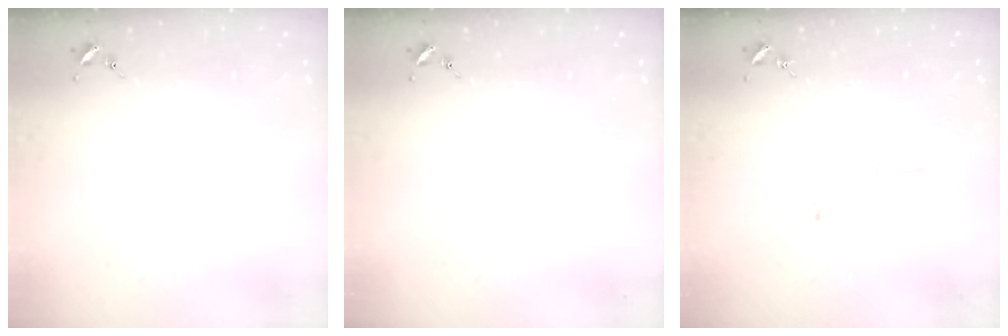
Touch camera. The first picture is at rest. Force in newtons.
{"total": 0.0}
{"total": 6.2, "press": 6.1, "slide": 0.8}